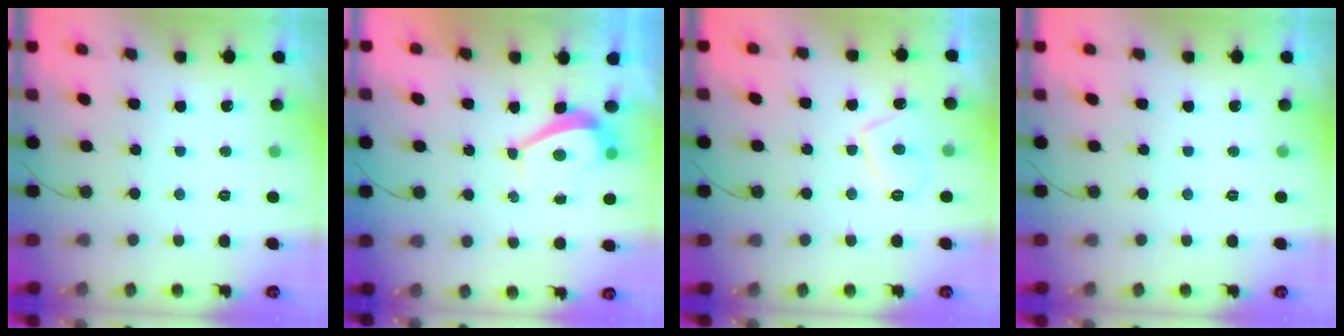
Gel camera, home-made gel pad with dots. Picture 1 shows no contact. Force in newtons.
{"total": 2.7, "press": 2.6, "slide": 0.7}
{"total": 5.4, "press": 5.3, "slide": 1.3}
{"total": 0.0}